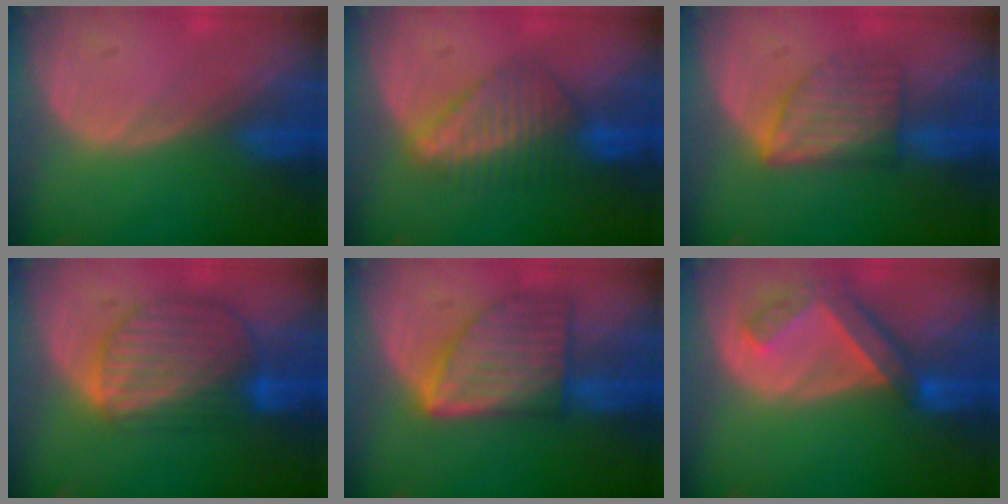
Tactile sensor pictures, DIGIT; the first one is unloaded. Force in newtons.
{"total": 6.5, "press": 6.4, "slide": 0.8}
{"total": 6.0, "press": 6.0, "slide": 0.7}
{"total": 9.4, "press": 8.0, "slide": 5.0}
{"total": 8.8, "press": 8.8, "slide": 0.5}
{"total": 6.6, "press": 5.9, "slide": 3.0}